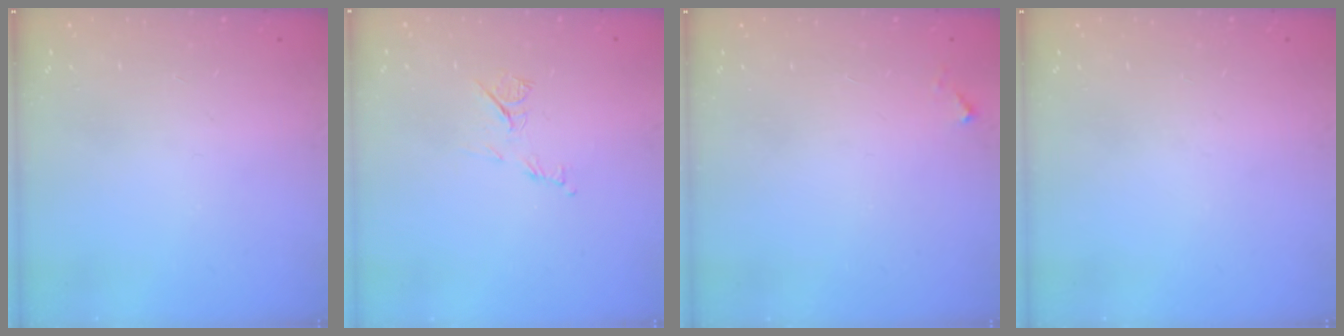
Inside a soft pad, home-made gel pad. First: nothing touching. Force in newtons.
{"total": 6.6, "press": 6.5, "slide": 0.9}
{"total": 4.2, "press": 4.2, "slide": 0.1}
{"total": 0.0}